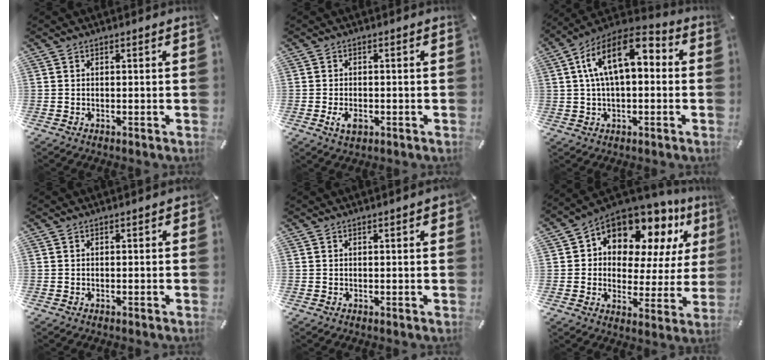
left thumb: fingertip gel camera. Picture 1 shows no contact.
{"total": 3.5, "force": [-1.3, 2.0, 2.6], "torque": [-0.057, 0.002, -0.023]}
{"total": 14.1, "force": [3.7, 7.6, 11.3], "torque": [-0.220, -0.006, 0.063]}
{"total": 0.5, "force": [-0.2, 0.4, 0.3], "torque": [-0.005, 0.001, -0.005]}
{"total": 1.7, "force": [0.3, 0.4, 1.6], "torque": [-0.023, 0.000, 0.003]}
{"total": 12.5, "force": [9.3, 7.1, 4.2], "torque": [-0.081, -0.088, 0.167]}